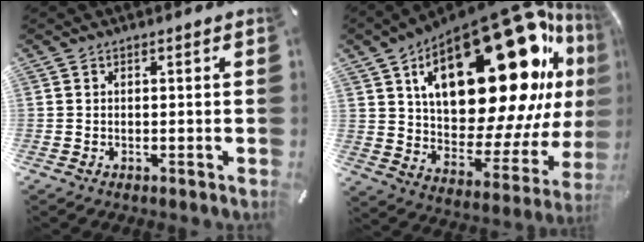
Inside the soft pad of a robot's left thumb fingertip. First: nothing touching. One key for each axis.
{"total": 35.6, "fx": 14.6, "fy": 16.4, "fz": 28.0, "tx": -0.433, "ty": -0.110, "tz": 0.264}